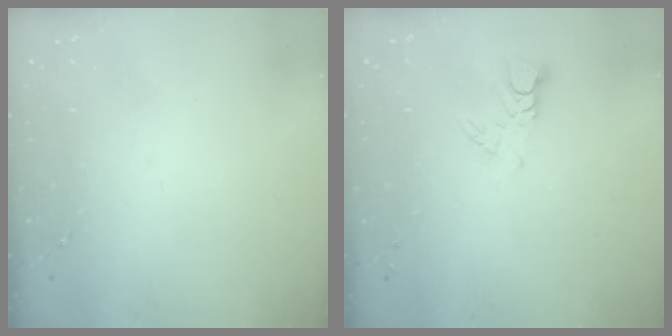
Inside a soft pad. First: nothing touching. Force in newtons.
{"total": 4.5, "press": 4.5, "slide": 0.5}